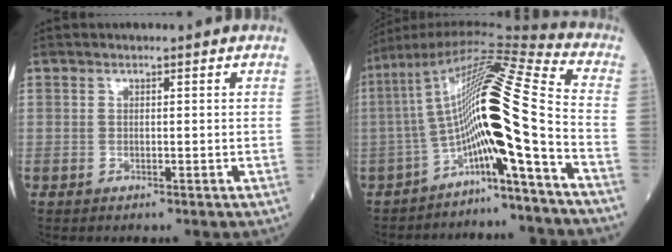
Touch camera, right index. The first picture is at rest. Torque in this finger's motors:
{"motor_torque": [2.11, -0.03, 1.03, 0.21]}